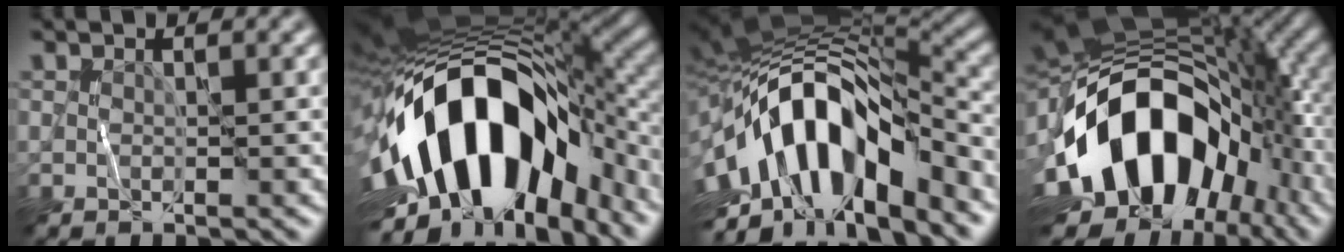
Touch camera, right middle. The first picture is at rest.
{"total": 17.4, "force": [-3.6, 9.3, 14.2], "torque": [-0.244, -0.001, -0.057]}
{"total": 14.6, "force": [-3.4, 7.4, 12.1], "torque": [-0.195, 0.018, -0.067]}
{"total": 17.5, "force": [-4.5, 11.4, 12.5], "torque": [-0.217, -0.004, -0.083]}